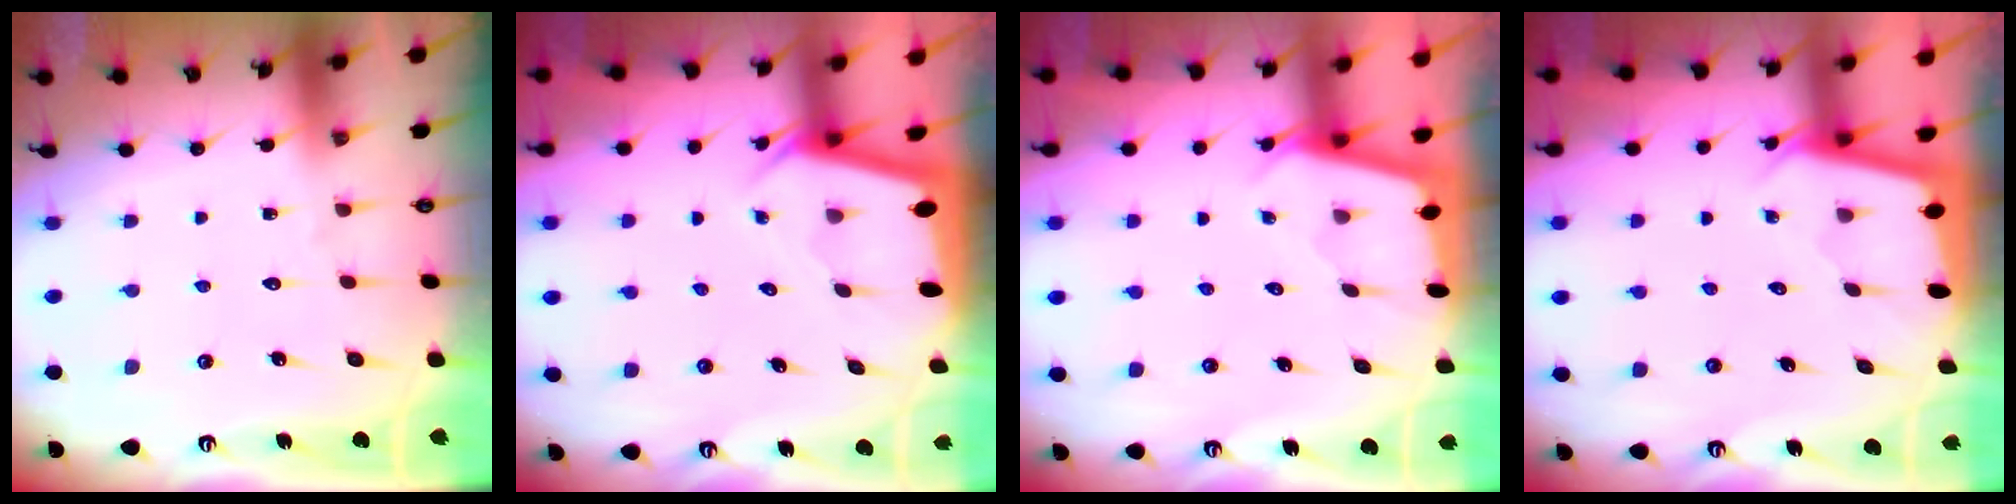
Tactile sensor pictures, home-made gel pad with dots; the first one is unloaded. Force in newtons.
{"total": 2.4, "press": 2.4, "slide": 0.2}
{"total": 1.8, "press": 1.8, "slide": 0.2}
{"total": 1.7, "press": 1.7, "slide": 0.1}